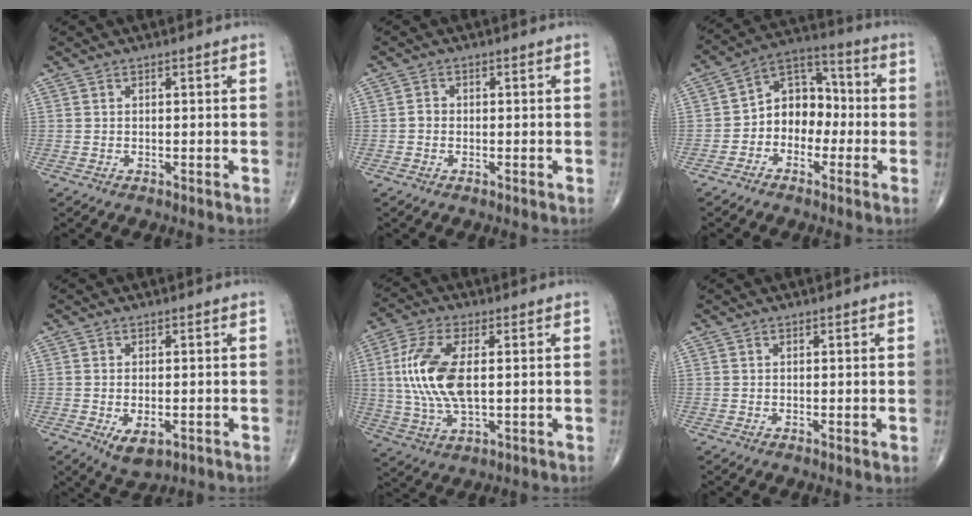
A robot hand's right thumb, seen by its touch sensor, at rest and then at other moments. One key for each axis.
{"total": 1.3, "fx": -0.3, "fy": 1.1, "fz": 0.6, "tx": -0.004, "ty": 0.004, "tz": -0.009}
{"total": 10.0, "fx": -2.0, "fy": 7.8, "fz": 5.9, "tx": -0.054, "ty": 0.046, "tz": -0.051}
{"total": 5.0, "fx": -1.5, "fy": 2.6, "fz": 4.0, "tx": -0.066, "ty": -0.008, "tz": -0.016}
{"total": 12.5, "fx": 1.3, "fy": 5.8, "fz": 11.1, "tx": -0.242, "ty": 0.000, "tz": 0.028}
{"total": 0.8, "fx": 0.0, "fy": 0.3, "fz": 0.8, "tx": -0.017, "ty": -0.005, "tz": 0.000}